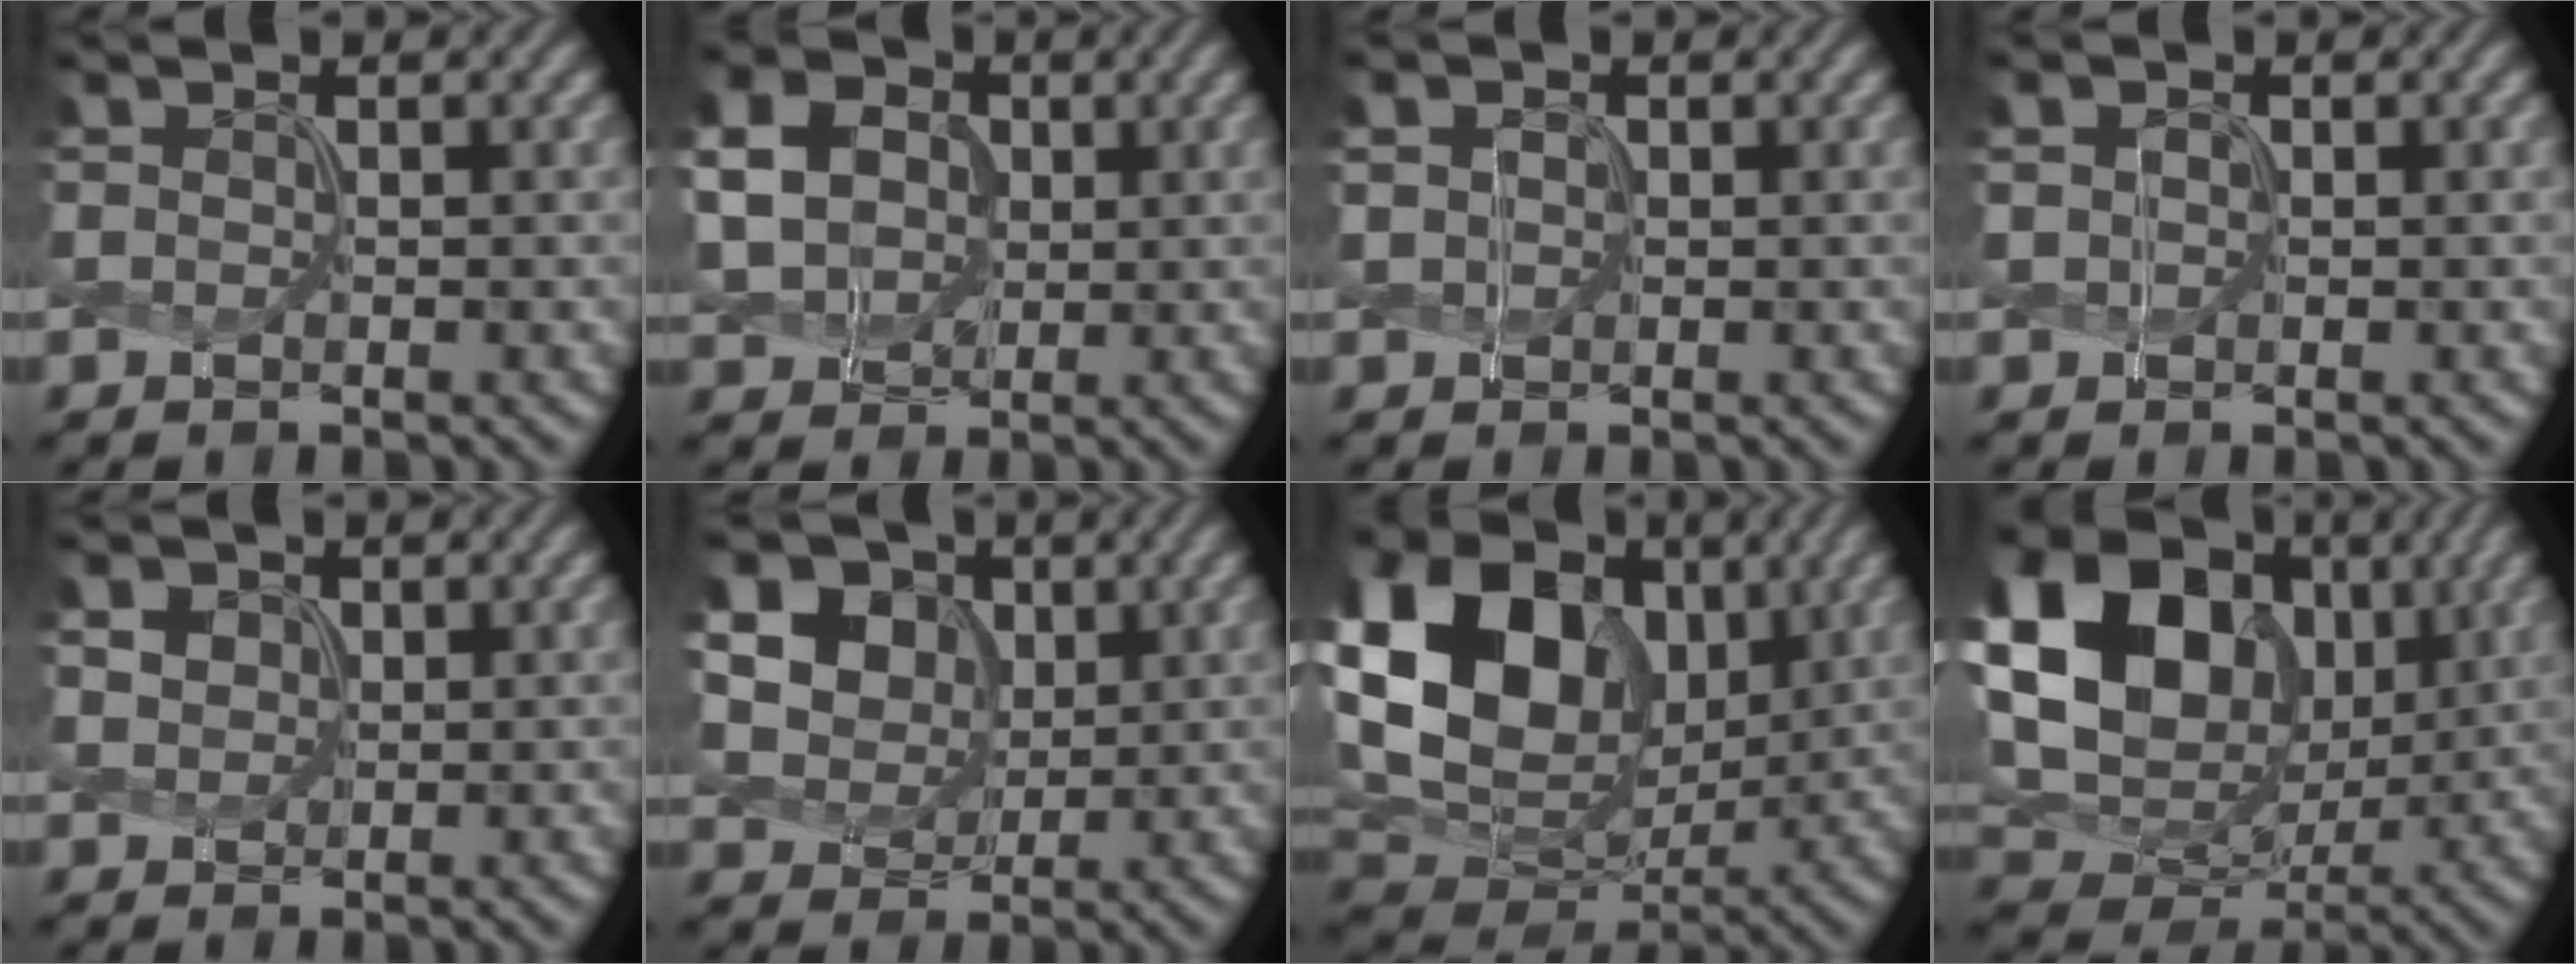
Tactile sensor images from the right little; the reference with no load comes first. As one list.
[{"total": 5.3, "force": [0.9, 4.6, 2.5], "torque": [-0.115, 0.010, 0.038]}, {"total": 0.8, "force": [-0.4, 0.0, -0.7], "torque": [-0.009, -0.001, 0.021]}, {"total": 1.0, "force": [-0.5, -0.3, -0.8], "torque": [-0.008, 0.000, 0.018]}, {"total": 0.7, "force": [0.0, 0.6, -0.4], "torque": [-0.019, -0.004, 0.030]}, {"total": 10.8, "force": [4.3, 8.6, 4.8], "torque": [-0.140, 0.026, 0.101]}, {"total": 13.7, "force": [3.3, 10.2, 8.6], "torque": [-0.199, 0.025, 0.081]}, {"total": 17.8, "force": [3.8, 13.9, 10.5], "torque": [-0.241, 0.042, 0.090]}]